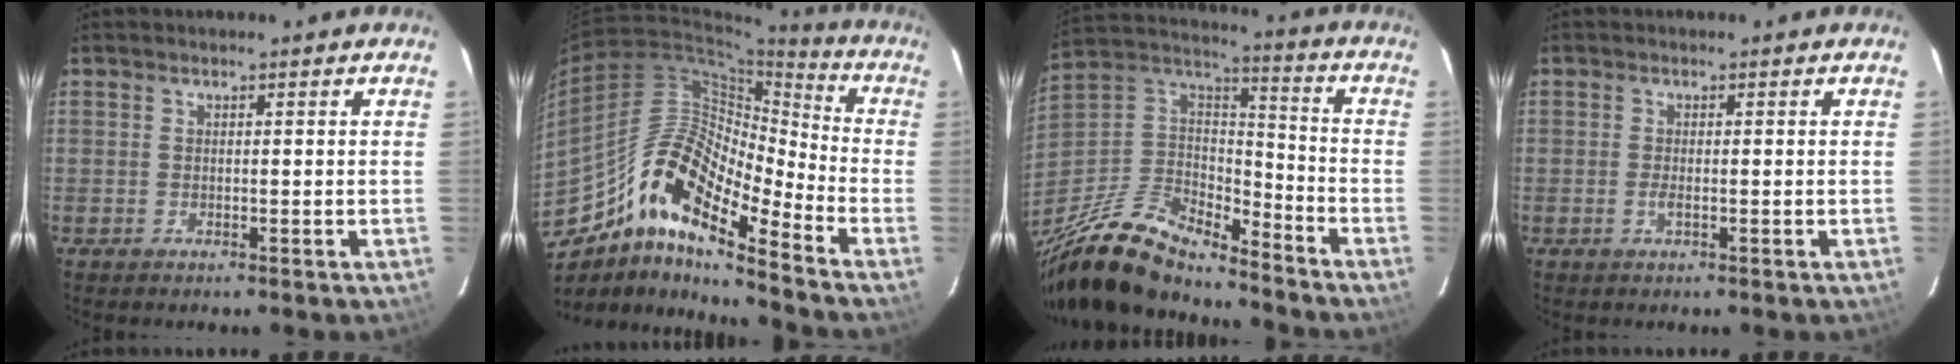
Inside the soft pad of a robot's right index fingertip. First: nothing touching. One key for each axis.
{"total": 16.4, "fx": -11.1, "fy": 4.1, "fz": 11.3, "tx": -0.186, "ty": 0.009, "tz": -0.221}
{"total": 21.9, "fx": -17.7, "fy": 6.8, "fz": 11.0, "tx": -0.241, "ty": -0.018, "tz": -0.324}
{"total": 0.9, "fx": -0.3, "fy": 0.1, "fz": 0.8, "tx": -0.018, "ty": -0.001, "tz": -0.007}